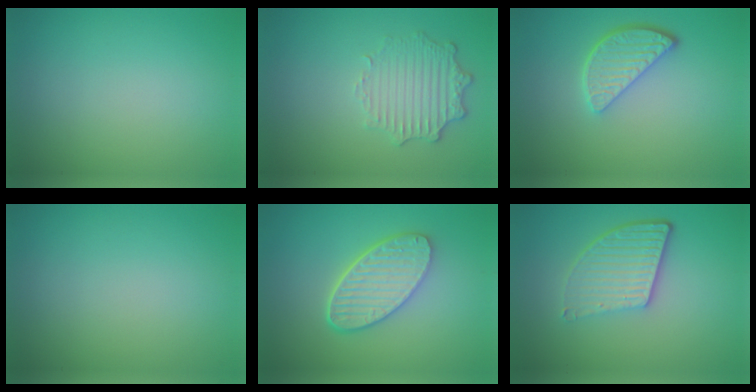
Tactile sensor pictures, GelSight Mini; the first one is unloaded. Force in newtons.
{"total": 2.9, "press": 2.4, "slide": 1.6}
{"total": 3.6, "press": 3.0, "slide": 2.0}
{"total": 0.0}
{"total": 5.5, "press": 4.4, "slide": 3.3}
{"total": 5.3, "press": 3.8, "slide": 3.7}